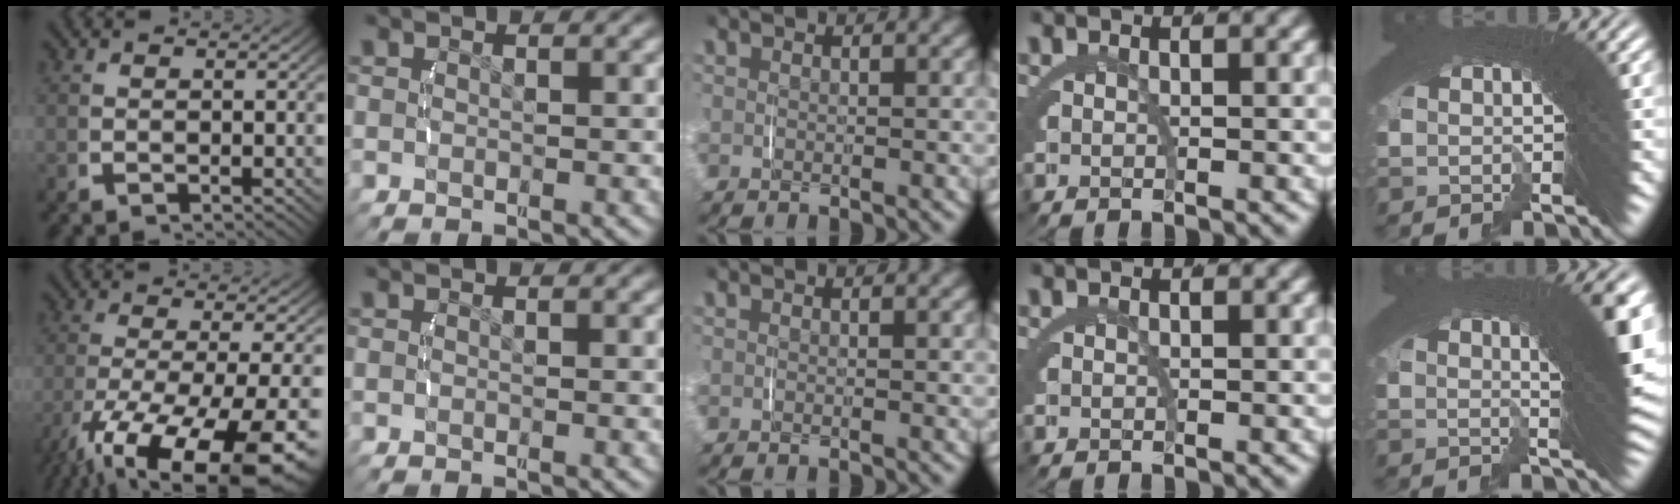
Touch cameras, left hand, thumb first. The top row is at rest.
{"thumb": {"total": 12.6, "force": [-5.3, 6.0, 9.7], "torque": [-0.191, -0.049, -0.052]}, "little": {"total": 6.5, "force": [1.8, 1.2, 6.1], "torque": [-0.069, 0.009, 0.022]}}